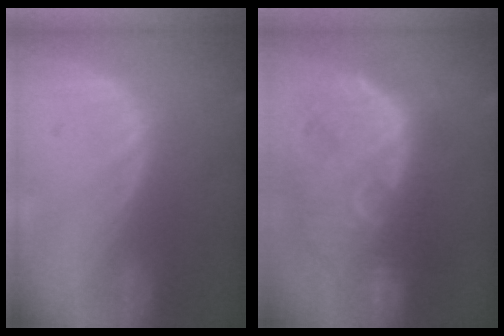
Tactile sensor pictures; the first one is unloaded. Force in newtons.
{"total": 13.4, "press": 11.5, "slide": 6.9}